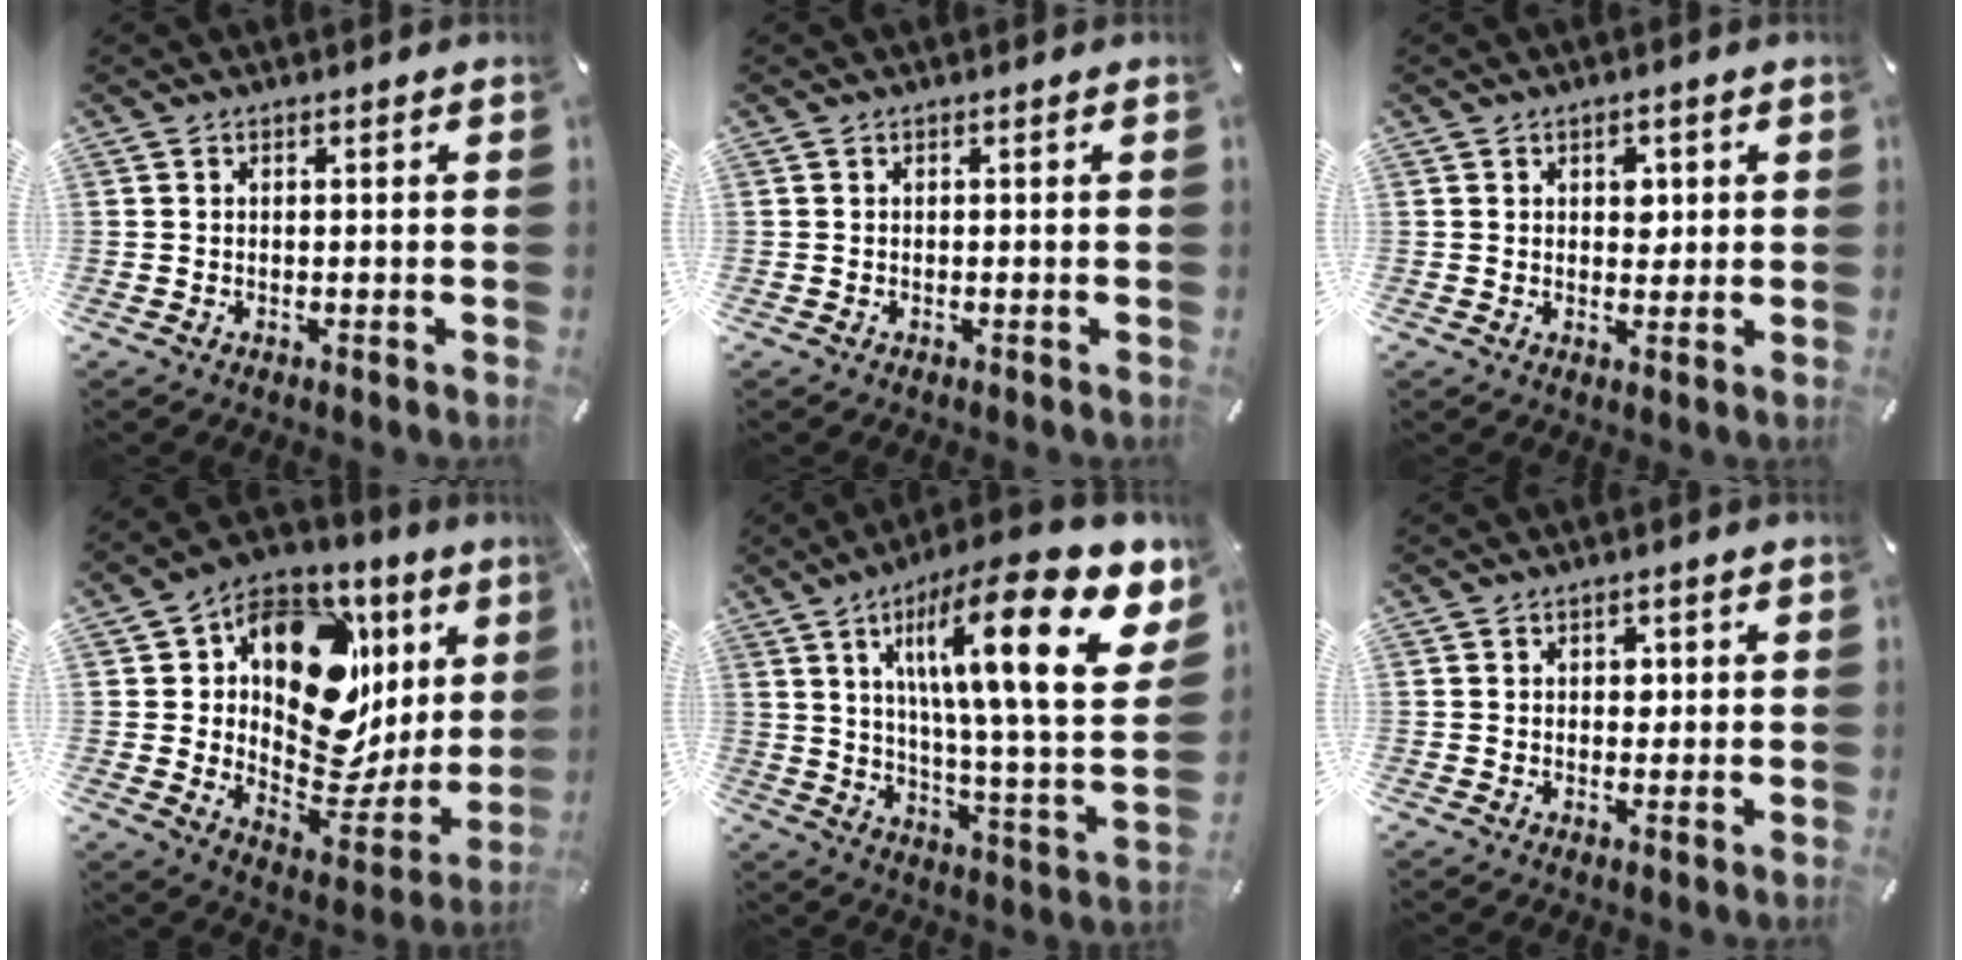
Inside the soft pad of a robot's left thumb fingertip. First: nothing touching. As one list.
[{"total": 0.0}, {"total": 3.3, "force": [1.0, 2.5, 2.0], "torque": [-0.010, -0.005, 0.007]}, {"total": 17.9, "force": [6.8, 12.2, 11.2], "torque": [-0.148, -0.055, 0.117]}, {"total": 25.4, "force": [12.0, 6.6, 21.4], "torque": [-0.320, -0.075, 0.183]}, {"total": 2.0, "force": [0.4, 1.6, 1.1], "torque": [-0.007, 0.002, 0.000]}]